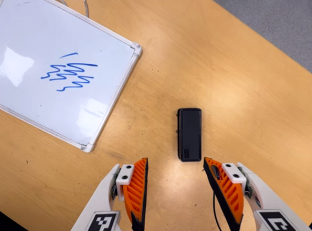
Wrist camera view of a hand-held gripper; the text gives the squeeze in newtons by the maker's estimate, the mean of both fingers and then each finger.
{"total": 0.0}